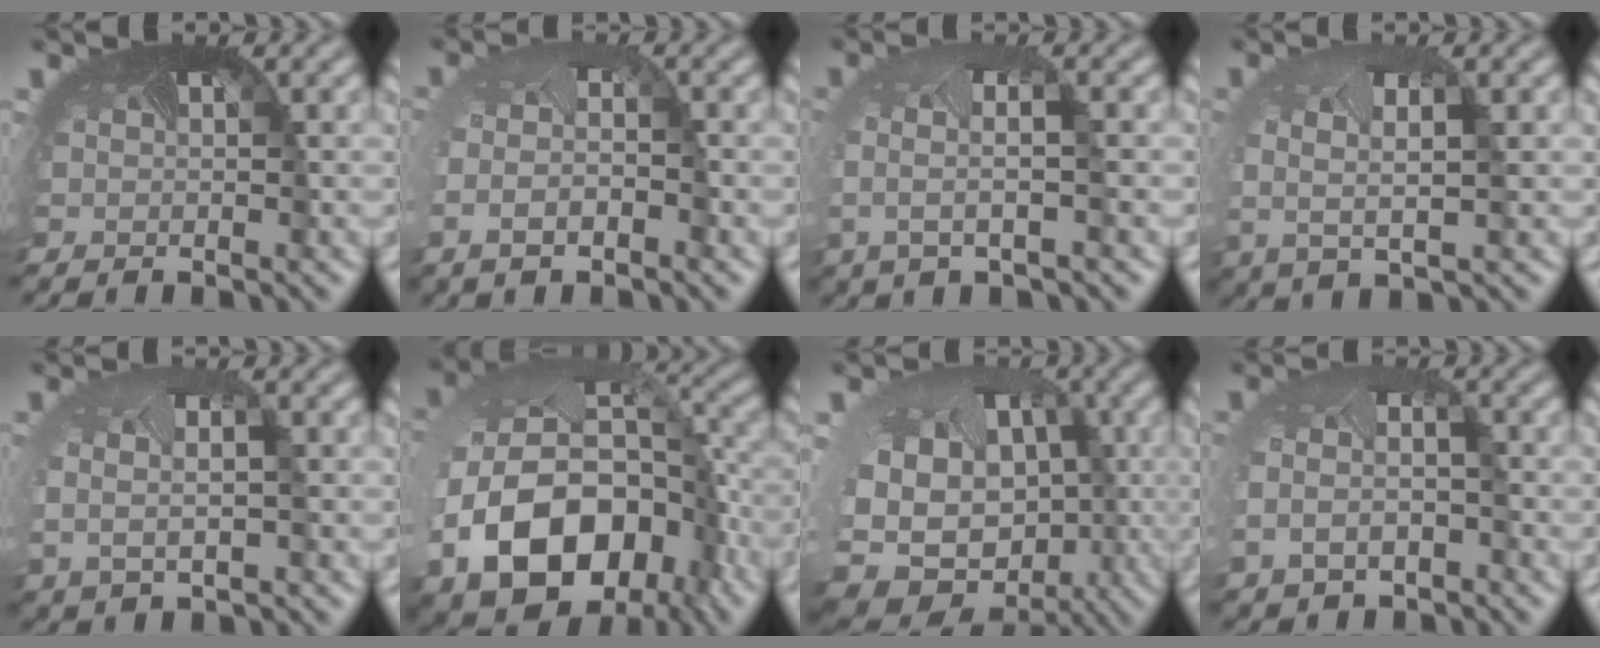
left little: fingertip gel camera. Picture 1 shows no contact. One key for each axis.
{"total": 3.4, "fx": -1.2, "fy": 1.5, "fz": 2.8, "tx": -0.061, "ty": -0.014, "tz": -0.021}
{"total": 2.5, "fx": -0.2, "fy": 0.3, "fz": 2.4, "tx": -0.055, "ty": -0.001, "tz": -0.009}
{"total": 3.0, "fx": 0.1, "fy": 1.2, "fz": 2.7, "tx": -0.074, "ty": -0.007, "tz": -0.001}
{"total": 3.5, "fx": -0.1, "fy": 2.3, "fz": 2.7, "tx": -0.054, "ty": -0.005, "tz": 0.015}
{"total": 15.0, "fx": -5.5, "fy": 10.3, "fz": 9.4, "tx": -0.205, "ty": -0.047, "tz": -0.075}
{"total": 16.2, "fx": -2.1, "fy": 12.9, "fz": 9.5, "tx": -0.201, "ty": -0.035, "tz": -0.023}
{"total": 4.7, "fx": -1.4, "fy": 3.1, "fz": 3.2, "tx": -0.082, "ty": -0.029, "tz": -0.017}